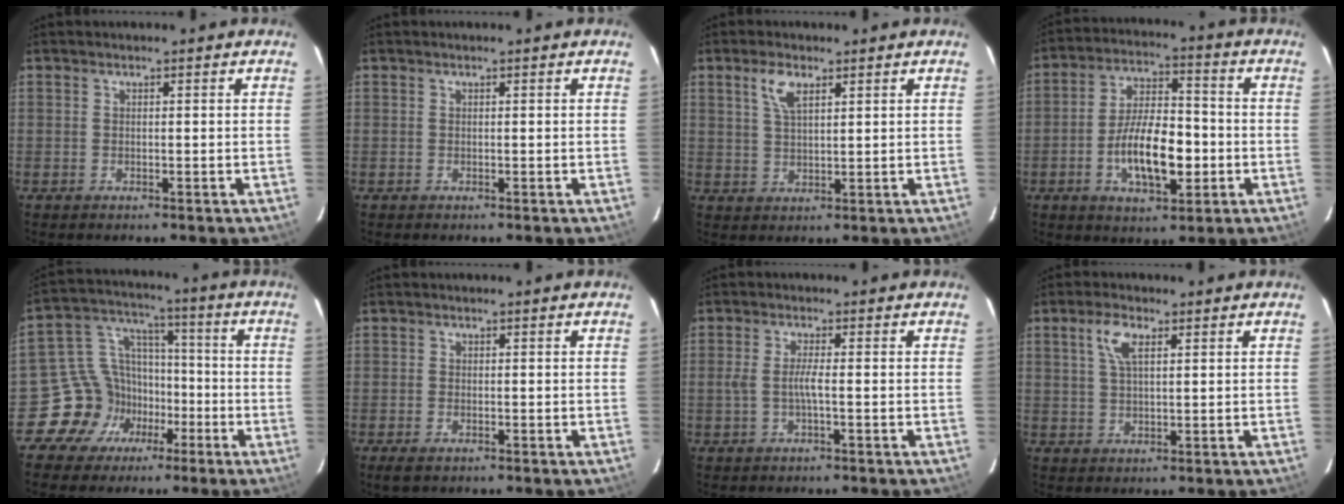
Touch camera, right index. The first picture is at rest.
{"total": 0.0}
{"total": 4.6, "force": [2.5, 1.8, 3.4], "torque": [-0.066, 0.007, 0.050]}
{"total": 12.6, "force": [-3.4, 5.3, 10.9], "torque": [-0.209, 0.006, -0.054]}
{"total": 11.3, "force": [-5.6, 9.7, 1.3], "torque": [-0.029, 0.057, -0.090]}
{"total": 2.2, "force": [-1.5, 0.9, 1.3], "torque": [-0.029, -0.007, -0.029]}
{"total": 2.8, "force": [-0.7, -0.2, 2.7], "torque": [-0.053, 0.002, -0.013]}
{"total": 4.7, "force": [2.0, 1.8, 3.8], "torque": [-0.075, 0.009, 0.039]}